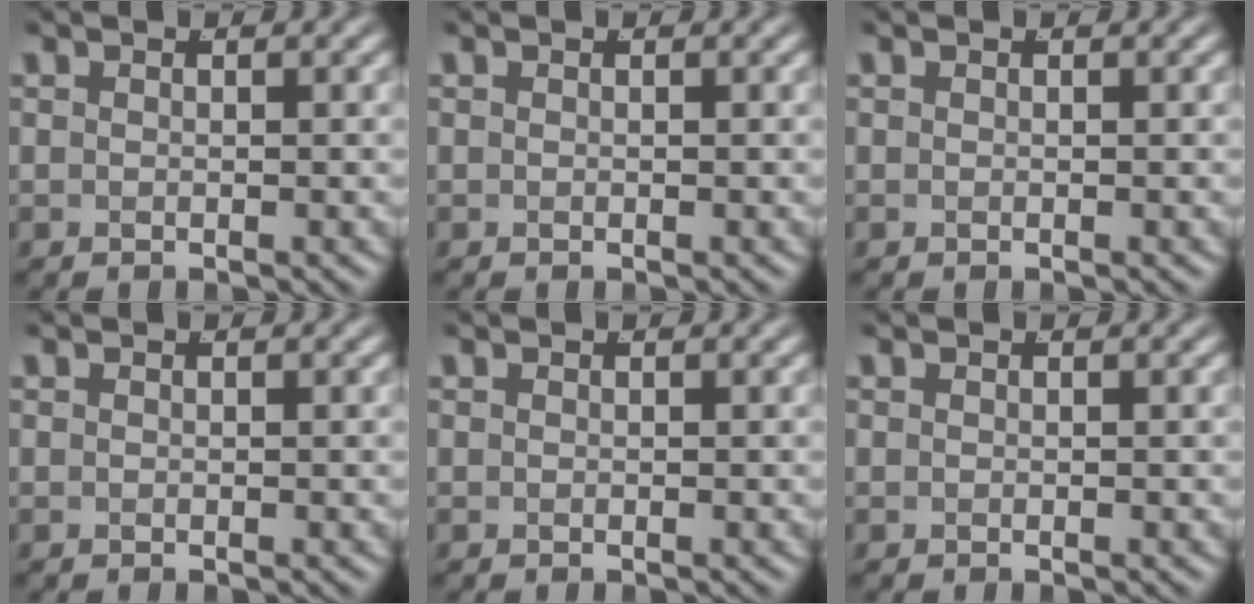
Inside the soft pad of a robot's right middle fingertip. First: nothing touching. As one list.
[{"total": 0.0}, {"total": 0.0}, {"total": 0.0}, {"total": 0.0}, {"total": 0.0}]